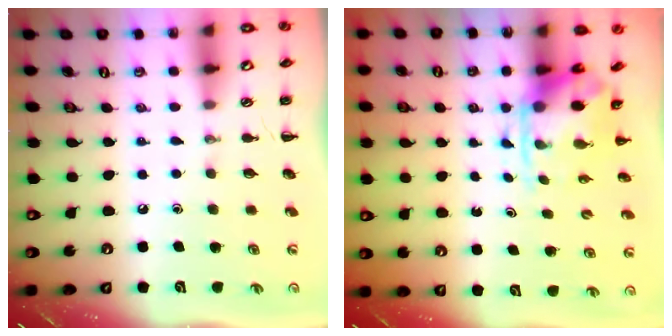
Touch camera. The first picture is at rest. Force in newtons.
{"total": 3.6, "press": 3.5, "slide": 0.9}